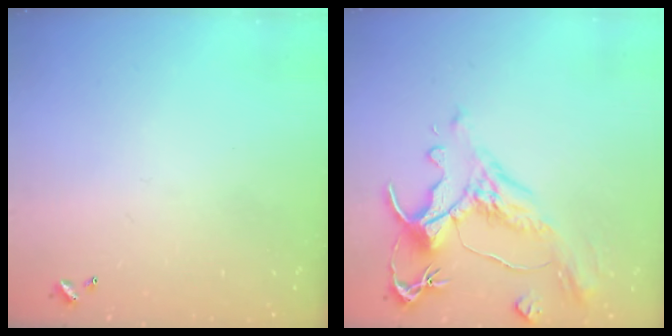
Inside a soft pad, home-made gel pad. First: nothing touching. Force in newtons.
{"total": 1.5, "press": 0.2, "slide": 1.5}